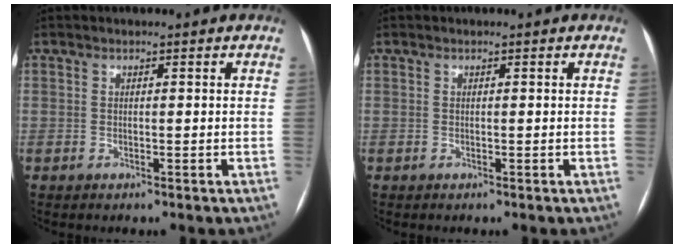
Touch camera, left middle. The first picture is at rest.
{"total": 0.0}